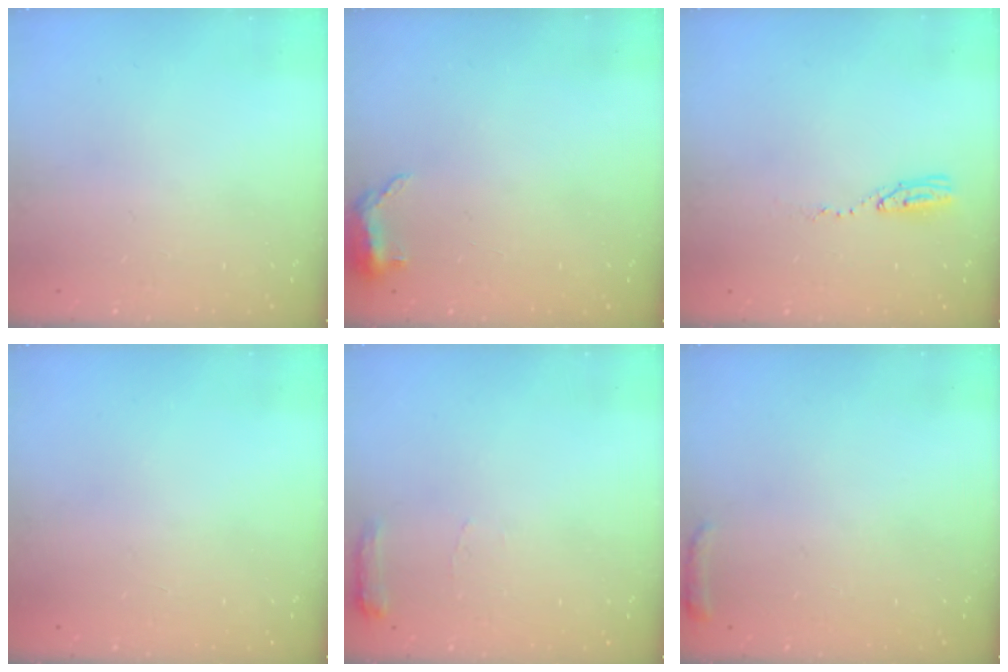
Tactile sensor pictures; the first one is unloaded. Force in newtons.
{"total": 5.7, "press": 5.6, "slide": 1.4}
{"total": 4.3, "press": 4.3, "slide": 0.4}
{"total": 0.0}
{"total": 5.6, "press": 5.6, "slide": 0.7}
{"total": 4.7, "press": 4.6, "slide": 0.9}